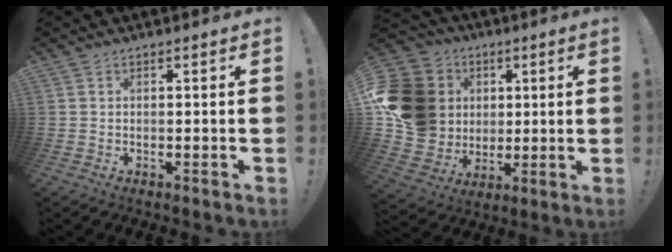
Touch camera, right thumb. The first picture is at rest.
{"total": 19.5, "force": [3.1, 17.0, 9.1], "torque": [-0.175, -0.006, 0.089]}